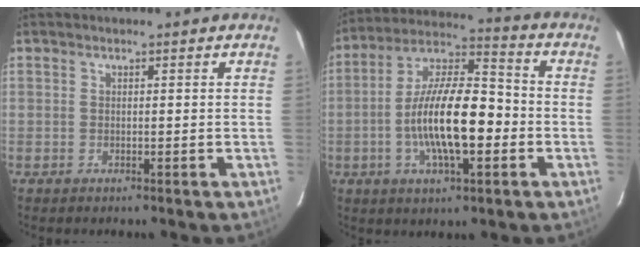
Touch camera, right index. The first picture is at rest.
{"total": 16.1, "force": [-3.5, 5.5, 14.7], "torque": [-0.273, 0.004, -0.067]}